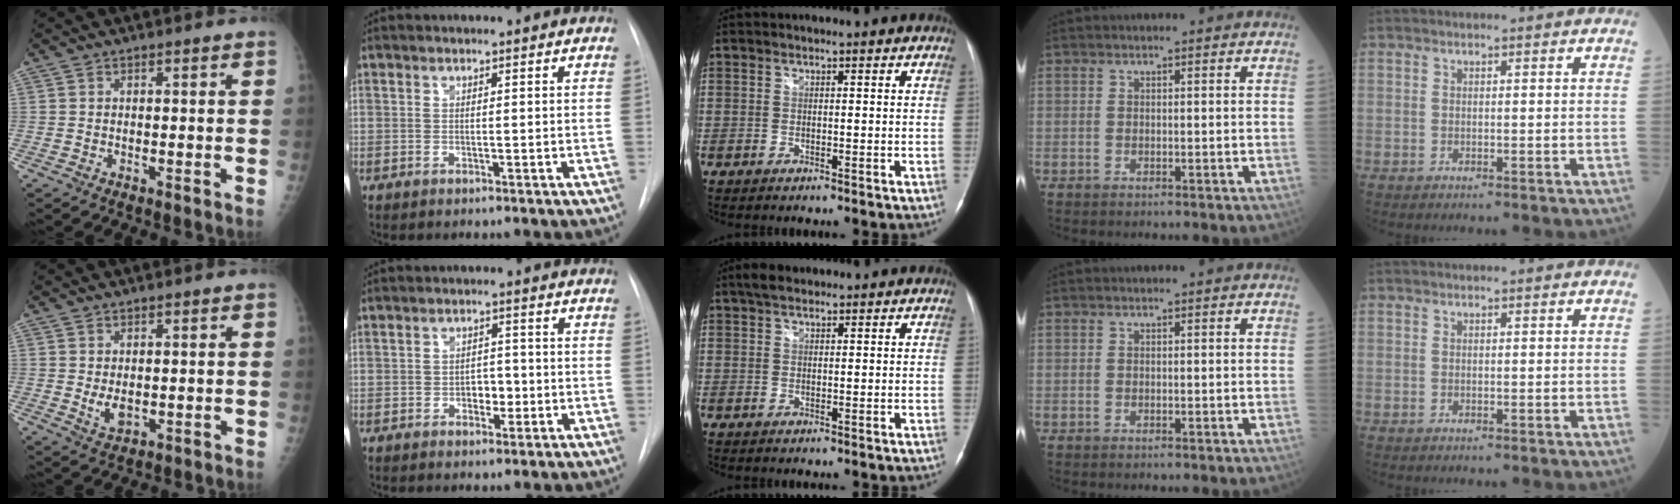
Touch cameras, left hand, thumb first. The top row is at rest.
{"thumb": {"total": 3.6, "force": [-0.1, 2.5, 2.7], "torque": [-0.039, -0.008, 0.007]}, "index": {"total": 2.9, "force": [-0.9, 1.9, 2.0], "torque": [-0.022, 0.007, -0.012]}, "middle": {"total": 2.6, "force": [2.0, 1.1, 1.2], "torque": [-0.027, 0.014, 0.035]}}